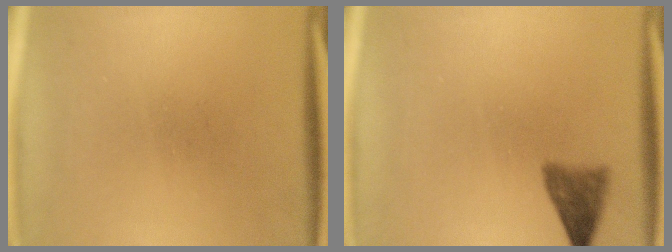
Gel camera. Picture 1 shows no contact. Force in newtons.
{"total": 3.3}